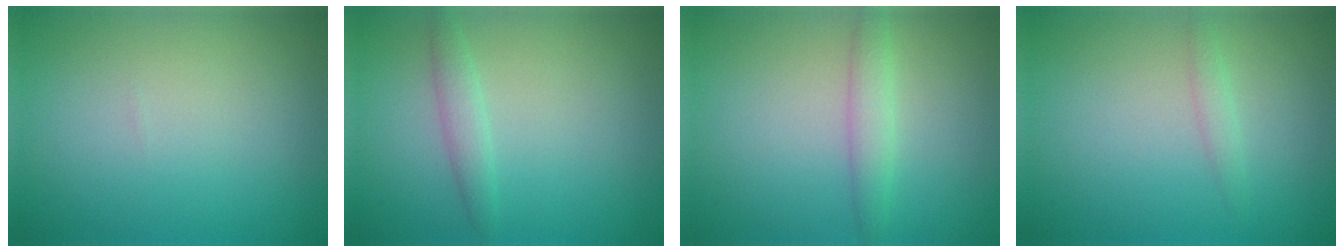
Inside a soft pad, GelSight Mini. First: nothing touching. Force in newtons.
{"total": 1.6, "press": 1.6, "slide": 0.1}
{"total": 1.9, "press": 1.9, "slide": 0.1}
{"total": 1.0, "press": 1.0, "slide": 0.0}